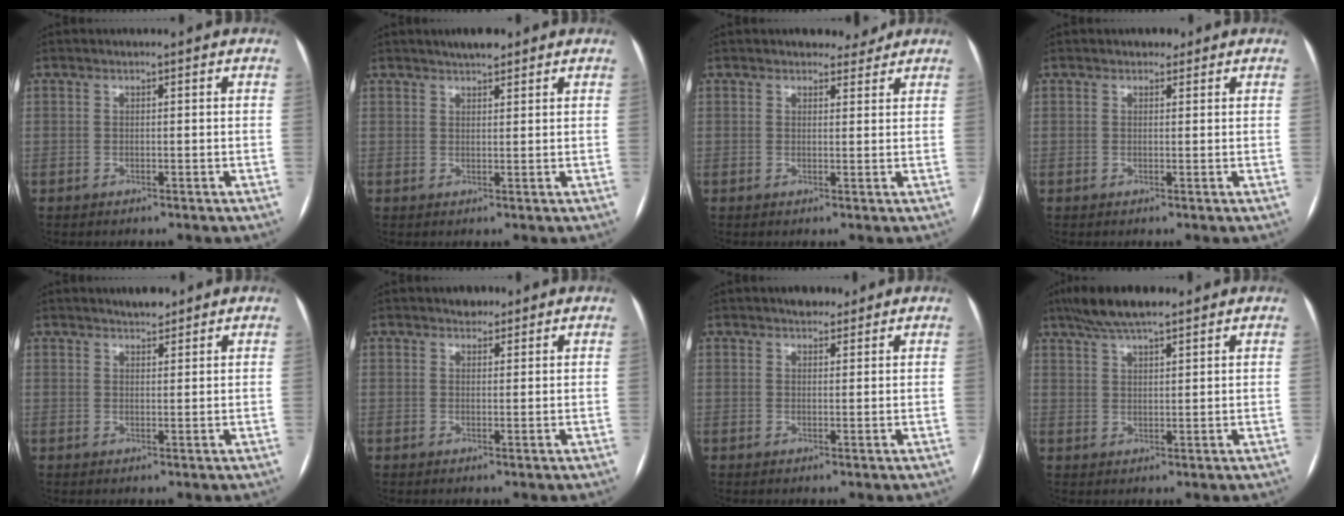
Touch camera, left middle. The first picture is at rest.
{"total": 3.4, "force": [2.7, 1.0, 1.8], "torque": [-0.031, 0.011, 0.043]}
{"total": 2.8, "force": [2.5, 1.3, 0.4], "torque": [-0.004, 0.000, 0.030]}
{"total": 1.5, "force": [1.0, 1.0, 0.4], "torque": [-0.006, 0.002, 0.011]}
{"total": 2.6, "force": [2.3, 0.8, 0.9], "torque": [-0.018, 0.004, 0.036]}
{"total": 2.0, "force": [1.5, 1.2, 0.4], "torque": [-0.008, 0.004, 0.021]}
{"total": 2.7, "force": [2.2, 1.3, 0.9], "torque": [-0.016, 0.006, 0.031]}
{"total": 8.1, "force": [6.3, 1.5, 4.9], "torque": [-0.086, 0.030, 0.108]}